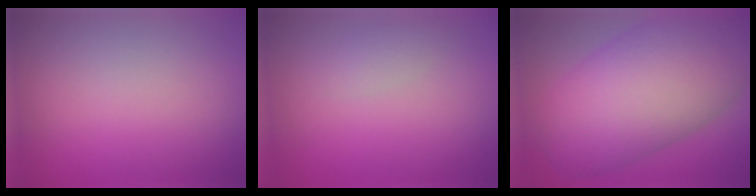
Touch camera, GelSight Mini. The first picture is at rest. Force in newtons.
{"total": 1.1, "press": 1.1, "slide": 0.0}
{"total": 13.0, "press": 12.9, "slide": 0.8}